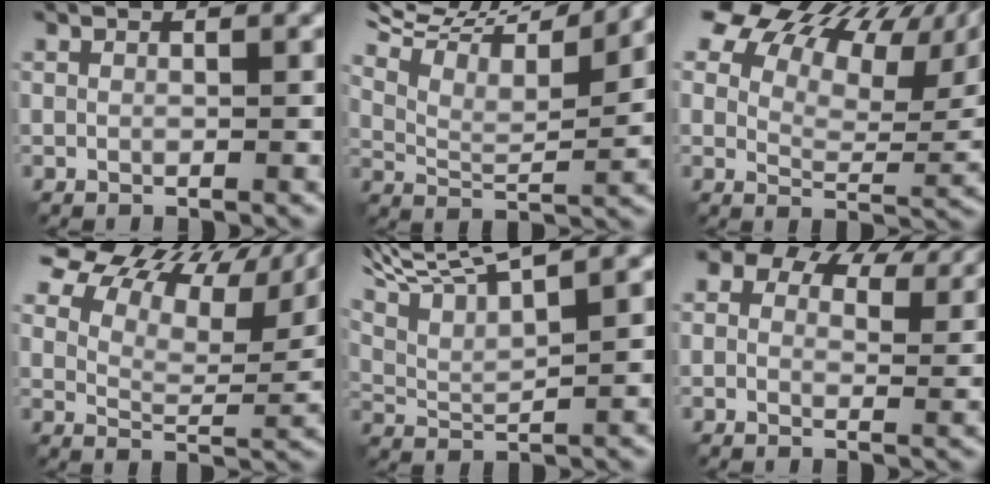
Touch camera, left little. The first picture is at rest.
{"total": 11.6, "force": [9.1, 2.9, 6.6], "torque": [-0.143, 0.021, 0.130]}
{"total": 13.5, "force": [8.6, 6.5, 8.1], "torque": [-0.140, 0.026, 0.140]}
{"total": 14.0, "force": [9.9, 6.2, 7.7], "torque": [-0.141, 0.037, 0.144]}
{"total": 6.7, "force": [4.8, 1.3, 4.5], "torque": [-0.095, 0.017, 0.086]}
{"total": 11.2, "force": [7.7, 5.9, 5.7], "torque": [-0.080, 0.007, 0.099]}